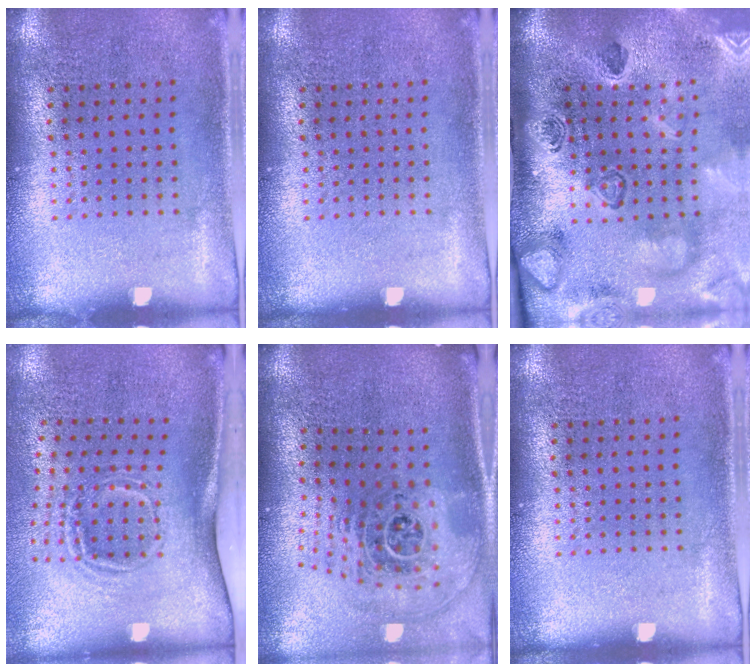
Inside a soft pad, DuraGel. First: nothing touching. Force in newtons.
{"total": 0.0}
{"total": 4.6, "press": 3.2, "slide": 3.3}
{"total": 1.9, "press": 1.2, "slide": 1.4}
{"total": 2.4, "press": 1.7, "slide": 1.7}
{"total": 0.0}